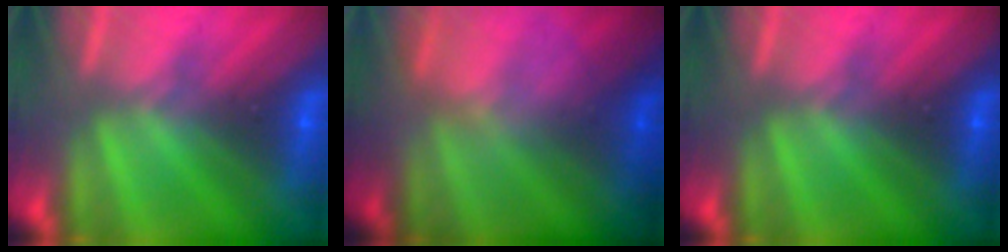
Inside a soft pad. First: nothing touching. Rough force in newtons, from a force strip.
{"total": 6.2}
{"total": 0.0}